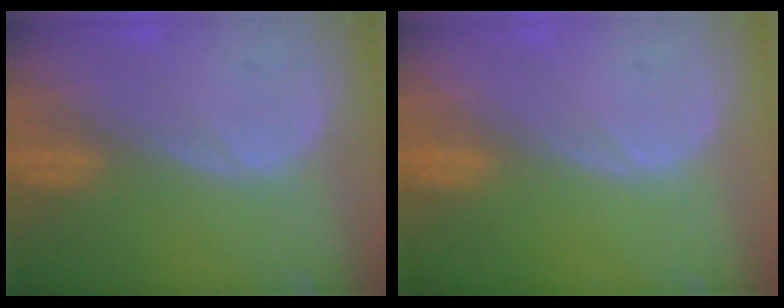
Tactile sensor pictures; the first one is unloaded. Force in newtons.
{"total": 0.0}